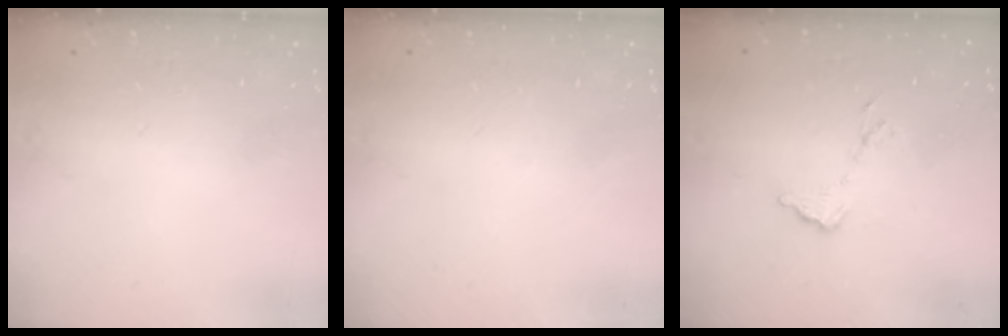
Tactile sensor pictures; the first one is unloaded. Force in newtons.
{"total": 0.0}
{"total": 6.8, "press": 6.8, "slide": 0.1}